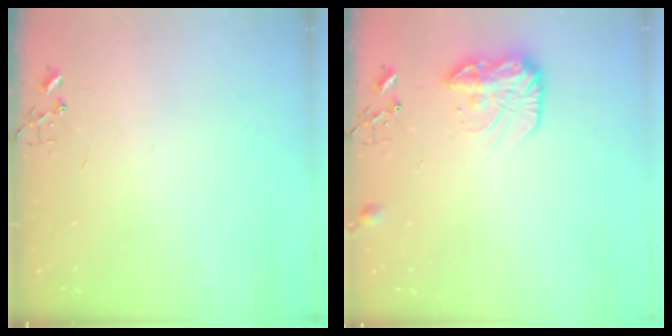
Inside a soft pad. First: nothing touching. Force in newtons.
{"total": 12.8, "press": 12.8, "slide": 0.7}